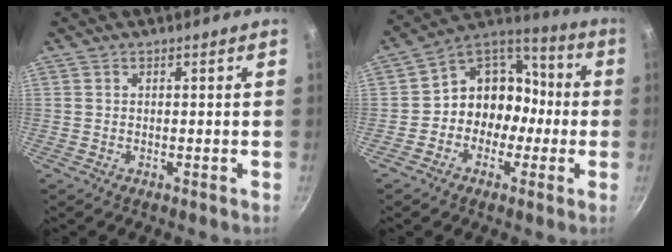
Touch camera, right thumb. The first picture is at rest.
{"total": 12.7, "force": [-2.4, 10.9, 6.1], "torque": [-0.034, 0.061, -0.055]}